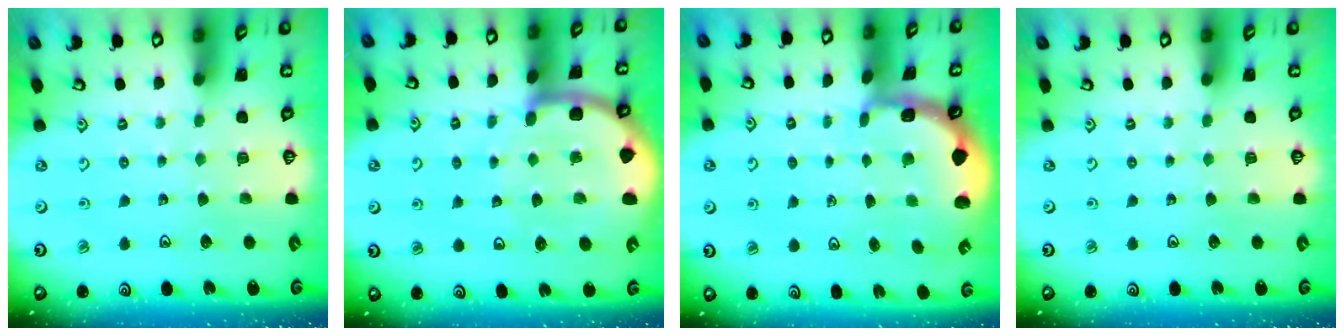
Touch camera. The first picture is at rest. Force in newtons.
{"total": 8.8, "press": 8.7, "slide": 1.3}
{"total": 1.6, "press": 1.4, "slide": 0.7}
{"total": 0.0}